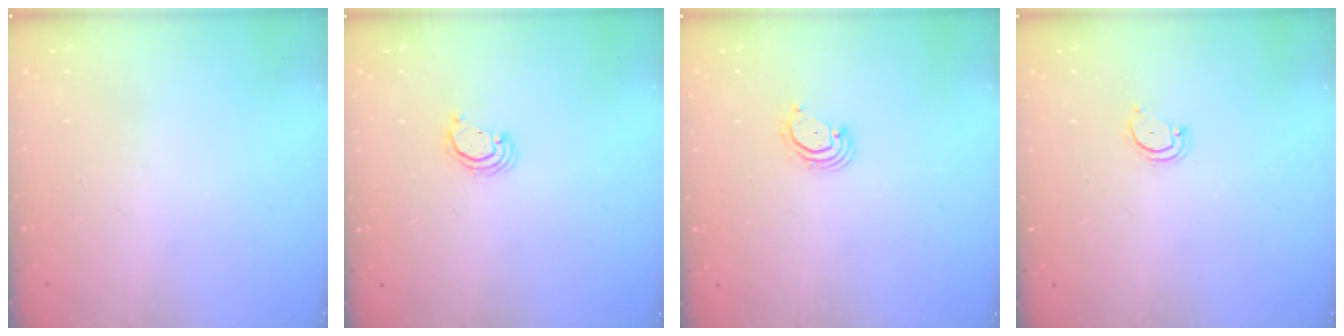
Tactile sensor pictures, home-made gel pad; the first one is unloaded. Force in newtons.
{"total": 2.2, "press": 2.2, "slide": 0.2}
{"total": 3.0, "press": 3.0, "slide": 0.3}
{"total": 3.4, "press": 3.4, "slide": 0.2}